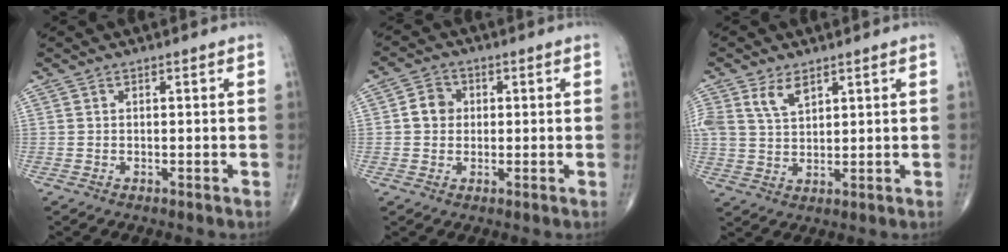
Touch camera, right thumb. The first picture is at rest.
{"total": 4.3, "force": [0.3, 3.8, 2.0], "torque": [-0.019, 0.008, -0.001]}
{"total": 5.6, "force": [3.3, 3.0, 3.5], "torque": [-0.061, -0.013, 0.071]}